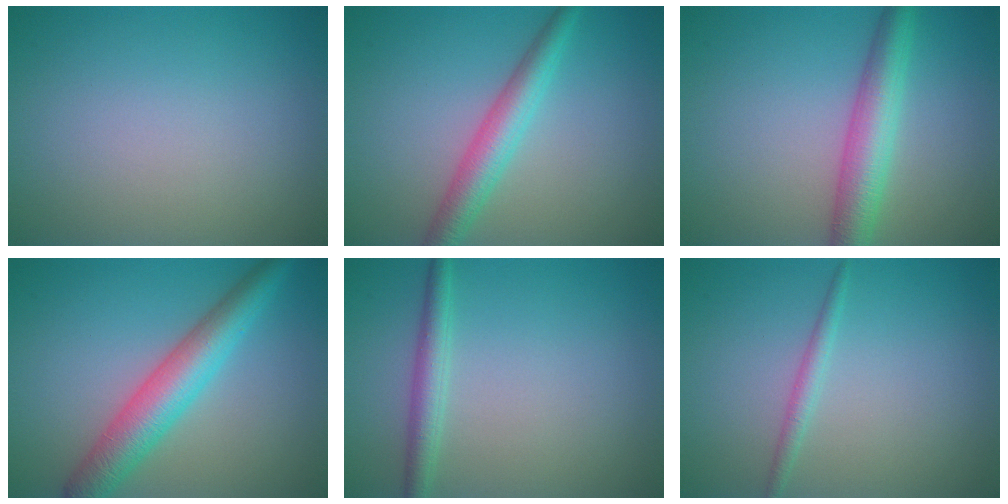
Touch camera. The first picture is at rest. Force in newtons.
{"total": 3.8, "press": 3.8, "slide": 0.0}
{"total": 4.7, "press": 4.7, "slide": 0.1}
{"total": 5.6, "press": 5.6, "slide": 0.1}
{"total": 2.3, "press": 2.3, "slide": 0.1}
{"total": 1.3, "press": 1.3, "slide": 0.1}